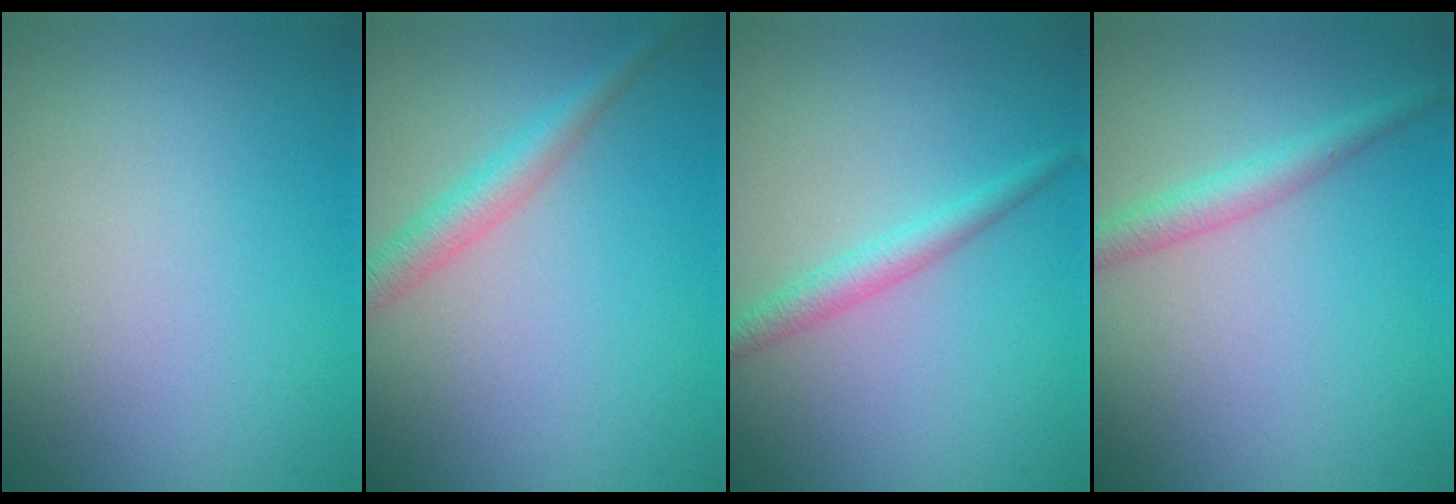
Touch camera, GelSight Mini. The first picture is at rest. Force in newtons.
{"total": 2.7, "press": 2.7, "slide": 0.1}
{"total": 2.2, "press": 2.1, "slide": 0.1}
{"total": 2.5, "press": 2.5, "slide": 0.0}